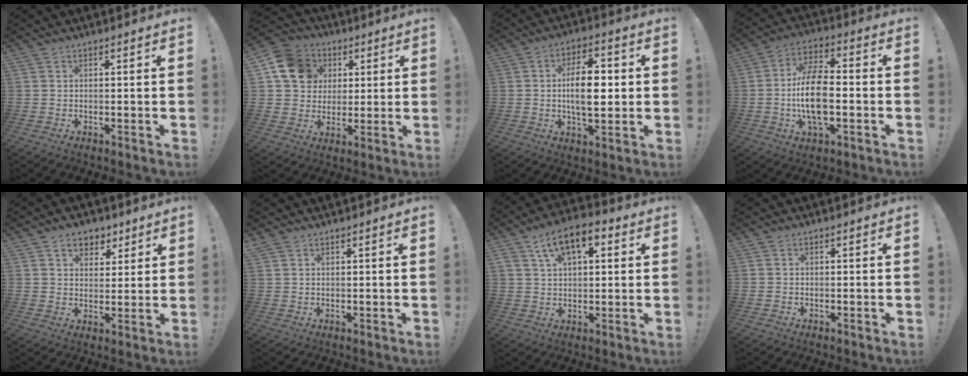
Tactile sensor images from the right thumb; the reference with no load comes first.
{"total": 14.0, "force": [4.7, 11.9, 5.6], "torque": [-0.075, -0.011, 0.097]}
{"total": 12.8, "force": [0.0, 6.6, 10.9], "torque": [-0.184, 0.005, -0.005]}
{"total": 15.2, "force": [-2.4, 7.4, 13.1], "torque": [-0.261, 0.006, -0.047]}
{"total": 7.6, "force": [4.4, 5.6, 2.8], "torque": [-0.027, -0.023, 0.082]}
{"total": 1.4, "force": [1.3, 0.3, 0.4], "torque": [-0.004, -0.007, 0.024]}
{"total": 11.3, "force": [5.0, 5.7, 8.3], "torque": [-0.133, -0.007, 0.091]}
{"total": 0.0}